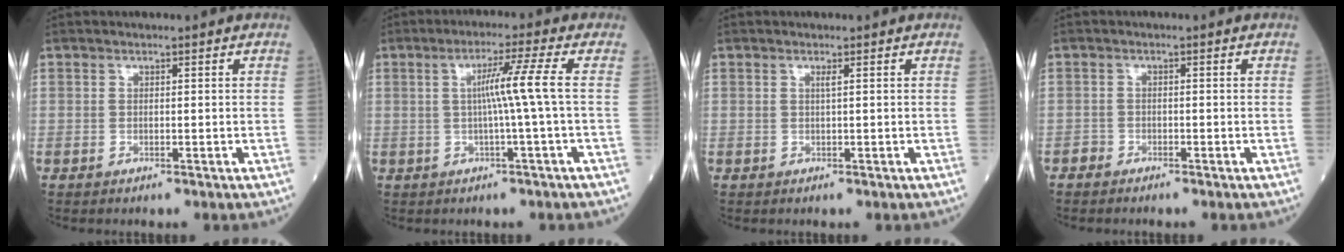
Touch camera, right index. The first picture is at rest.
{"total": 5.8, "force": [0.2, -1.8, 5.5], "torque": [-0.098, 0.008, 0.006]}
{"total": 0.6, "force": [0.2, -0.1, 0.5], "torque": [-0.015, -0.001, 0.006]}
{"total": 0.9, "force": [-0.7, 0.5, 0.0], "torque": [-0.002, 0.003, -0.017]}